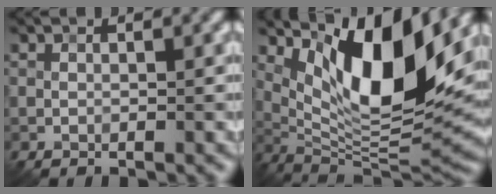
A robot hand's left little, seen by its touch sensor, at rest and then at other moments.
{"total": 13.0, "force": [4.7, 4.4, 11.3], "torque": [-0.180, -0.014, 0.088]}